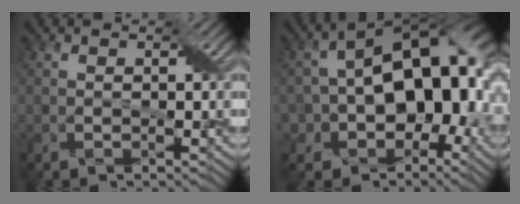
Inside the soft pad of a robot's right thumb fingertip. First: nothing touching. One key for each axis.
{"total": 16.2, "fx": -1.8, "fy": 10.8, "fz": 12.0, "tx": -0.149, "ty": -0.005, "tz": -0.030}